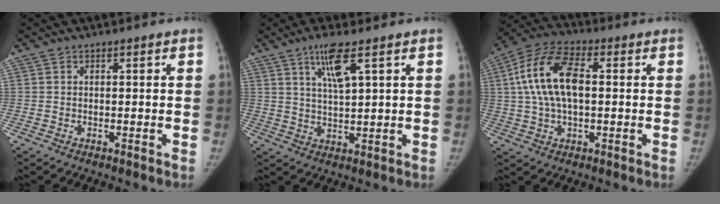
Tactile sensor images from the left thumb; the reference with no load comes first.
{"total": 6.5, "force": [3.3, 1.1, 5.5], "torque": [-0.105, -0.018, 0.068]}
{"total": 13.8, "force": [1.6, 7.2, 11.7], "torque": [-0.230, 0.026, 0.027]}